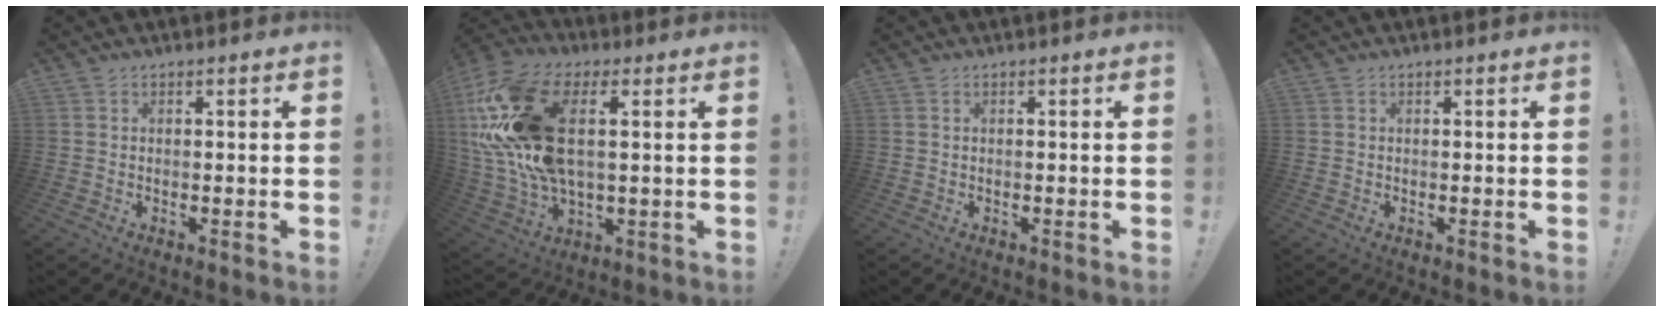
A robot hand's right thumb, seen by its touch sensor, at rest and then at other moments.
{"total": 24.3, "force": [5.2, 13.6, 19.5], "torque": [-0.392, -0.005, 0.099]}
{"total": 0.0}
{"total": 0.0}